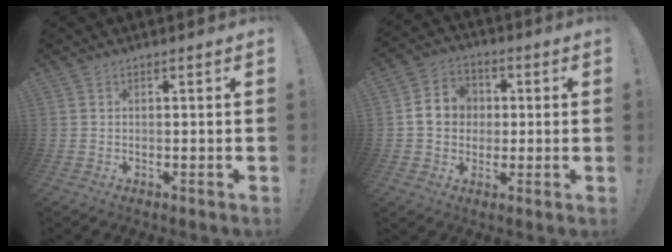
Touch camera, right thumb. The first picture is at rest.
{"total": 9.5, "force": [0.8, 8.7, 3.9], "torque": [-0.057, 0.010, 0.024]}